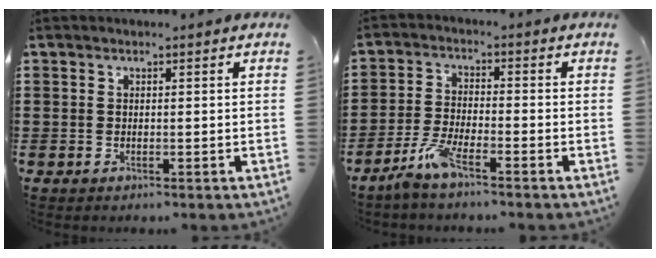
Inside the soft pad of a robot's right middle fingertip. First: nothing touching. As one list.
[{"total": 5.1, "force": [-3.7, 0.8, 3.4], "torque": [-0.083, -0.007, -0.073]}]